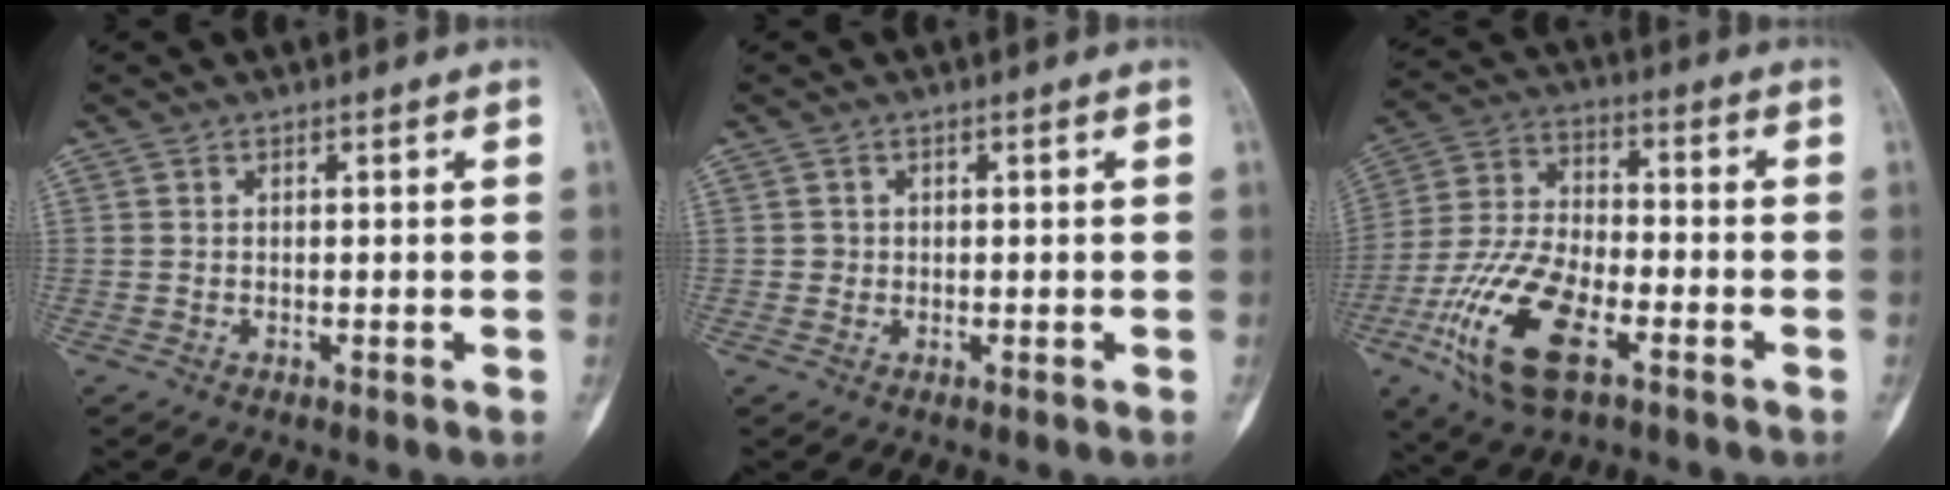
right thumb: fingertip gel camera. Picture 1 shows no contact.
{"total": 1.0, "force": [0.0, 1.0, 0.0], "torque": [0.007, 0.004, 0.000]}
{"total": 17.2, "force": [-7.3, 7.9, 13.4], "torque": [-0.271, 0.018, -0.136]}